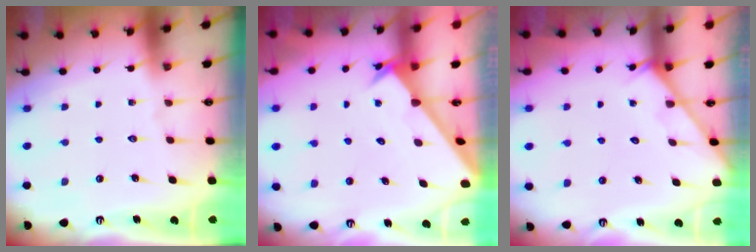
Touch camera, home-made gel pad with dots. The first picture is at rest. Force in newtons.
{"total": 2.6, "press": 2.6, "slide": 0.2}
{"total": 4.8, "press": 4.8, "slide": 0.1}